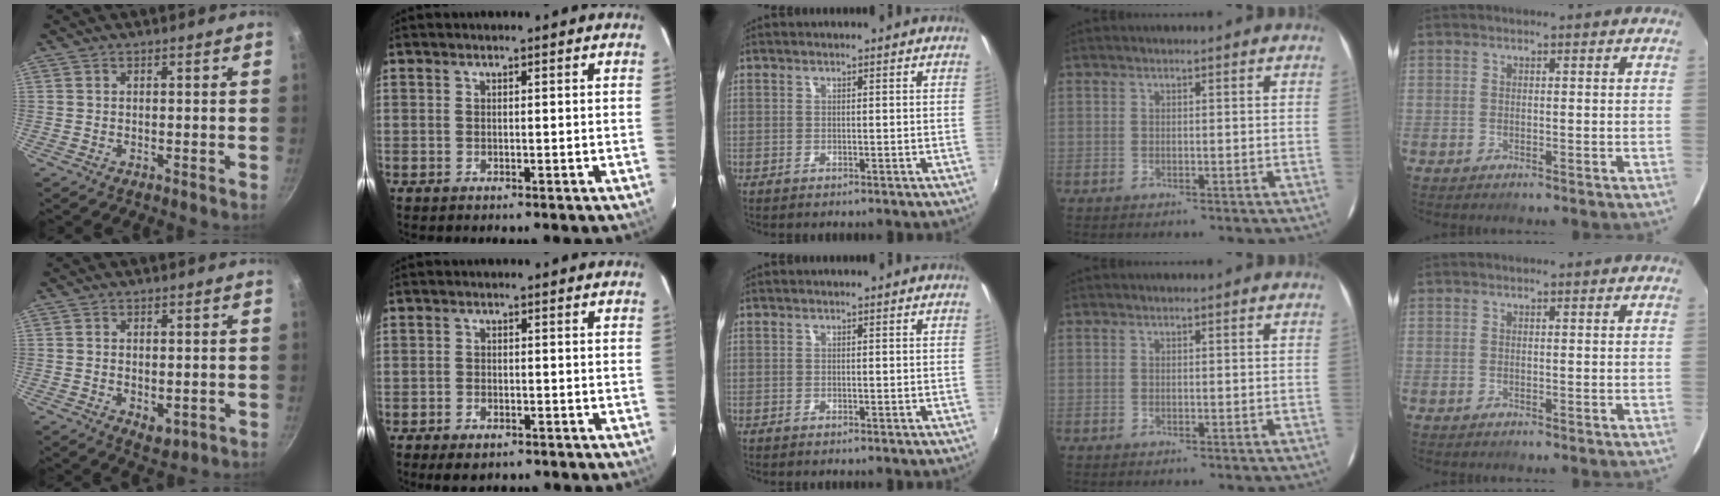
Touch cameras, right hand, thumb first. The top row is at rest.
{"thumb": {"total": 3.9, "force": [-0.5, 2.4, 3.0], "torque": [-0.043, -0.013, -0.003]}, "index": {"total": 3.5, "force": [-2.2, 1.8, 2.1], "torque": [-0.051, -0.010, -0.032]}}